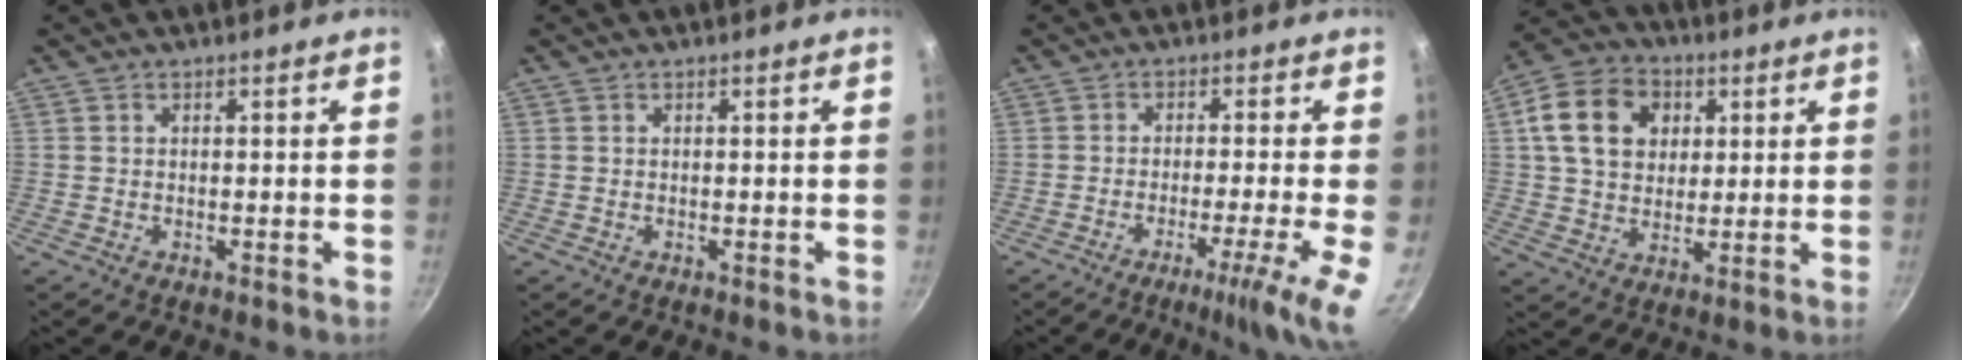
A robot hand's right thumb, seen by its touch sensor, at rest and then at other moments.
{"total": 0.0}
{"total": 8.6, "force": [-3.2, 0.0, 8.0], "torque": [-0.124, 0.006, -0.051]}
{"total": 13.8, "force": [3.7, 10.7, 7.8], "torque": [-0.120, 0.007, 0.052]}